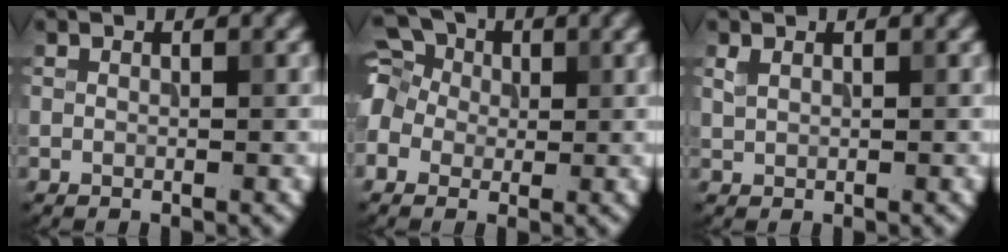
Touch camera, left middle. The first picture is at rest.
{"total": 7.8, "force": [1.0, 6.6, 4.2], "torque": [-0.093, 0.041, -0.031]}
{"total": 0.8, "force": [0.5, 0.4, 0.4], "torque": [-0.013, 0.000, 0.014]}